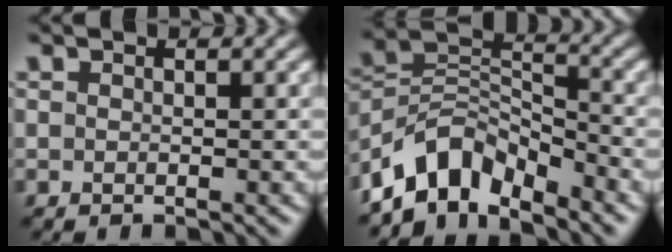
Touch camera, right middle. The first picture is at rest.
{"total": 7.3, "force": [-5.6, 3.3, 3.2], "torque": [-0.045, 0.000, -0.116]}